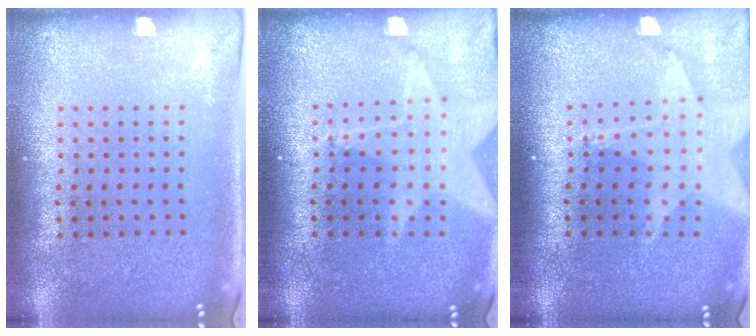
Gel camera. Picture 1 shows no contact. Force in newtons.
{"total": 1.8, "press": 1.5, "slide": 1.1}
{"total": 2.0, "press": 1.5, "slide": 1.2}